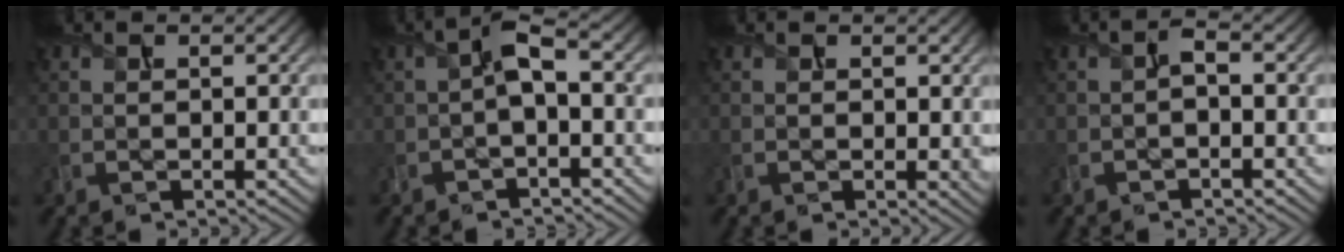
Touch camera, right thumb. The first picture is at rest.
{"total": 3.4, "force": [-0.6, 1.2, 3.1], "torque": [-0.064, 0.012, -0.017]}
{"total": 1.0, "force": [0.3, 0.6, 0.8], "torque": [-0.009, -0.006, 0.007]}
{"total": 1.5, "force": [-0.7, 0.6, 1.3], "torque": [-0.026, 0.001, -0.015]}